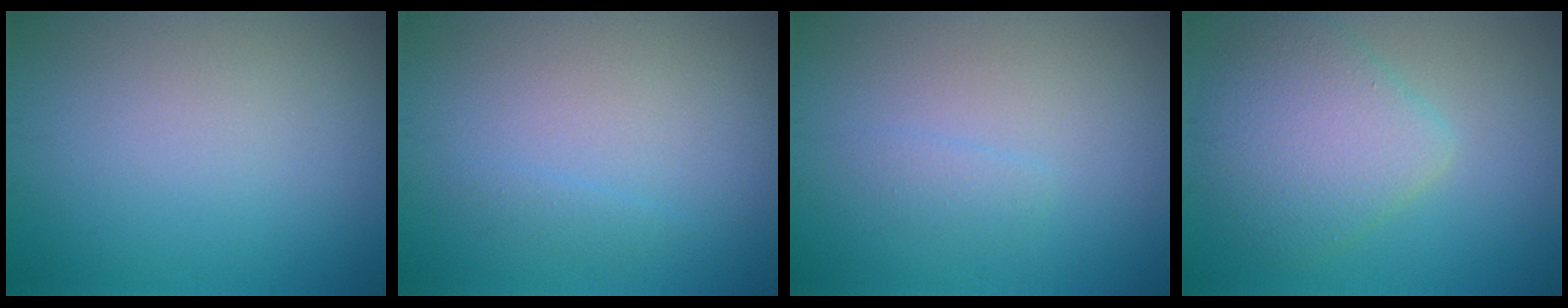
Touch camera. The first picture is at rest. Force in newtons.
{"total": 0.8, "press": 0.8, "slide": 0.0}
{"total": 0.8, "press": 0.8, "slide": 0.1}
{"total": 5.0, "press": 5.0, "slide": 0.2}